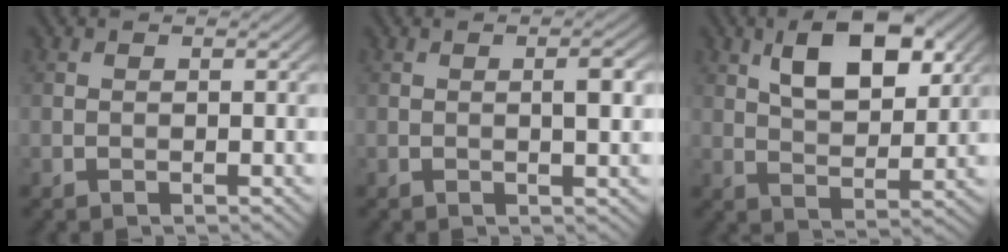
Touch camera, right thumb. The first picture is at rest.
{"total": 2.3, "force": [0.2, 0.4, 2.2], "torque": [-0.035, 0.002, 0.001]}
{"total": 9.4, "force": [4.2, 4.4, 7.1], "torque": [-0.122, 0.007, 0.074]}